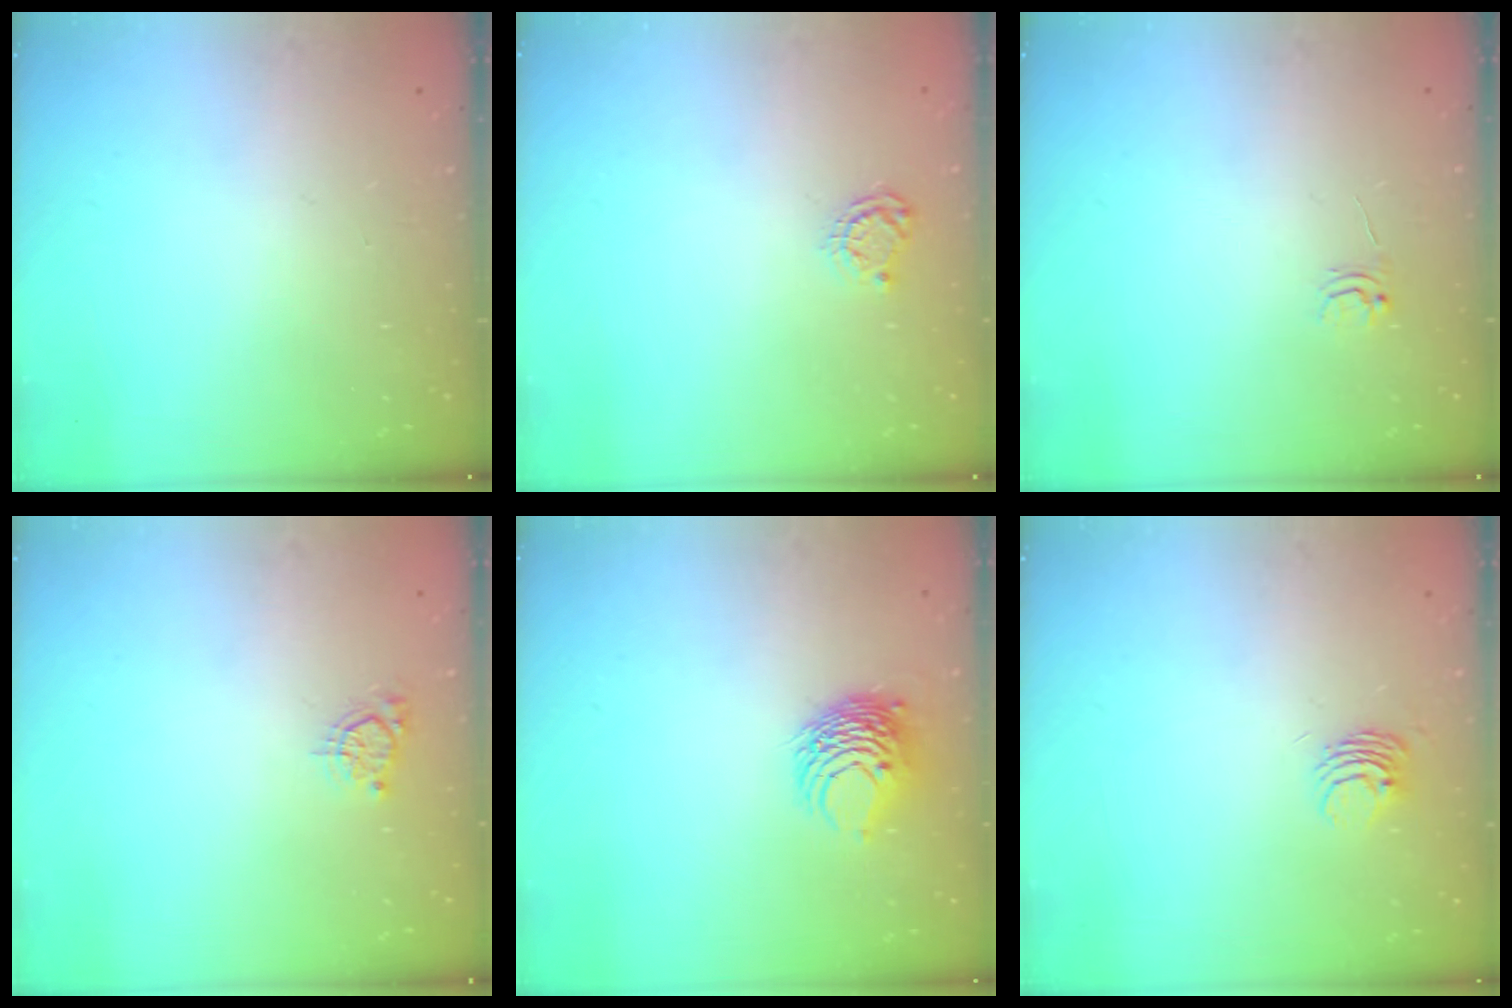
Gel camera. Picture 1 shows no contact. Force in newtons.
{"total": 5.3, "press": 5.3, "slide": 0.6}
{"total": 4.0, "press": 4.0, "slide": 0.6}
{"total": 5.7, "press": 5.6, "slide": 0.6}
{"total": 8.2, "press": 8.1, "slide": 1.1}
{"total": 4.0, "press": 4.0, "slide": 0.2}